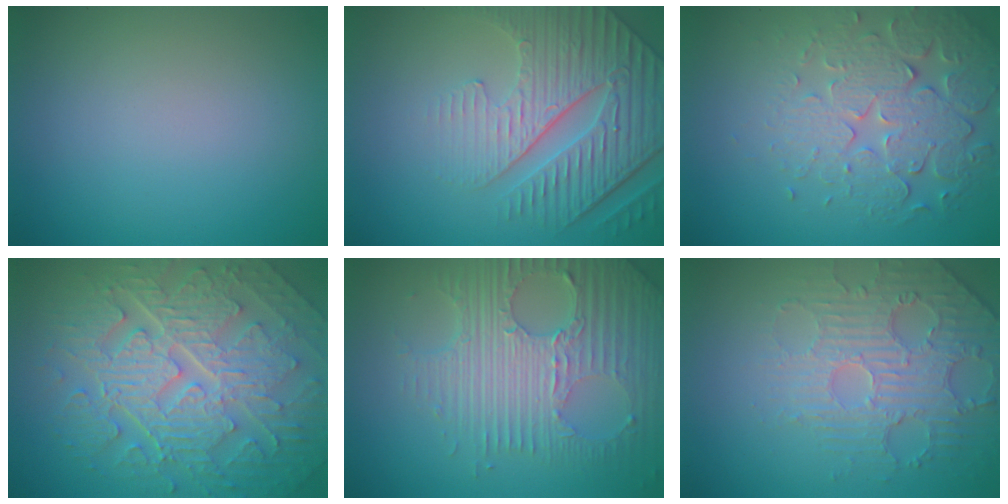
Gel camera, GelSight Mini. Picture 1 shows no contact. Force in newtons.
{"total": 5.7, "press": 5.1, "slide": 2.6}
{"total": 5.7, "press": 4.7, "slide": 3.1}
{"total": 9.9, "press": 6.6, "slide": 7.3}
{"total": 7.6, "press": 5.2, "slide": 5.6}
{"total": 4.6, "press": 3.7, "slide": 2.7}